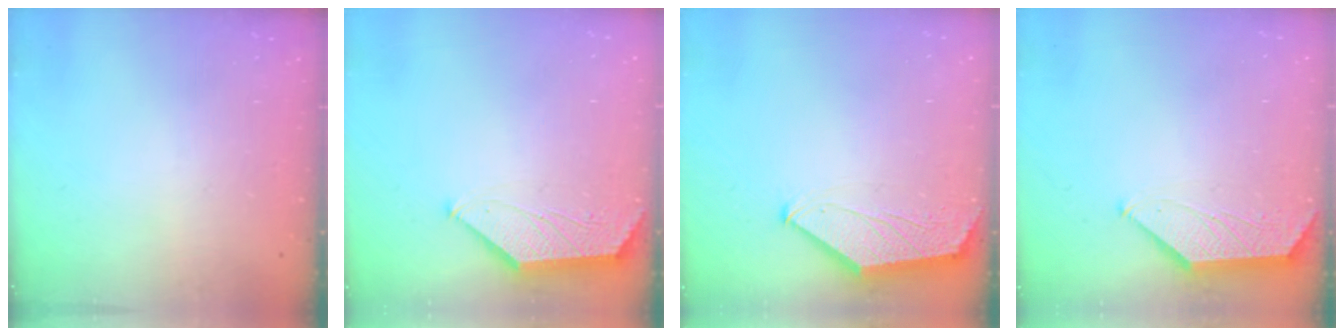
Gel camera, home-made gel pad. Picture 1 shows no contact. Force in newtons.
{"total": 1.6, "press": 1.6, "slide": 0.3}
{"total": 1.6, "press": 1.6, "slide": 0.3}
{"total": 1.5, "press": 1.4, "slide": 0.3}